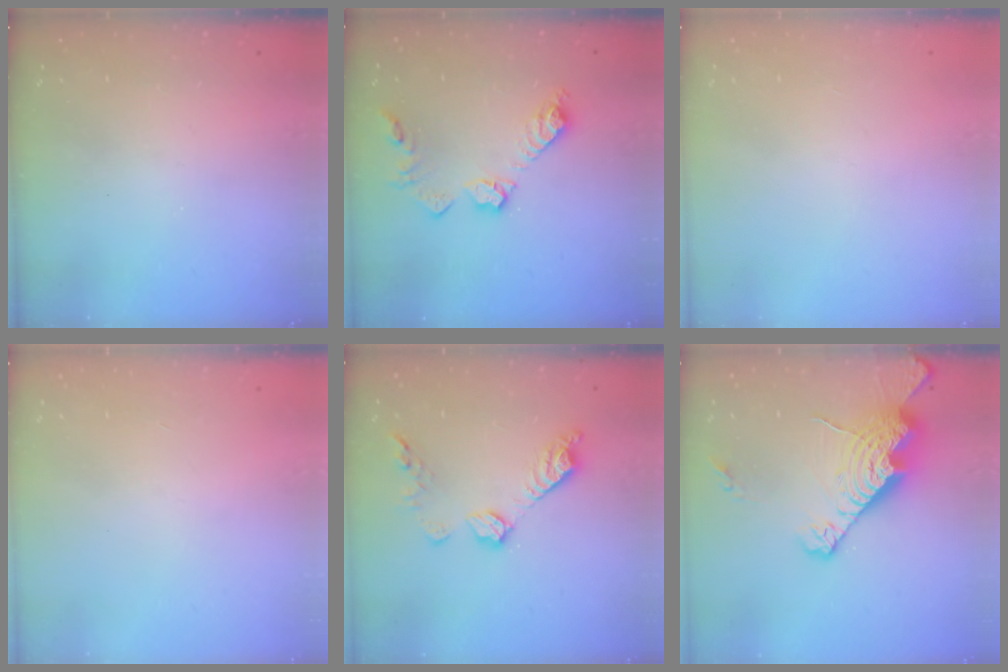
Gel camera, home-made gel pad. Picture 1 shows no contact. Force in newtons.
{"total": 11.6, "press": 11.6, "slide": 0.3}
{"total": 0.0}
{"total": 0.0}
{"total": 10.5, "press": 10.5, "slide": 0.5}
{"total": 18.1, "press": 18.0, "slide": 1.5}